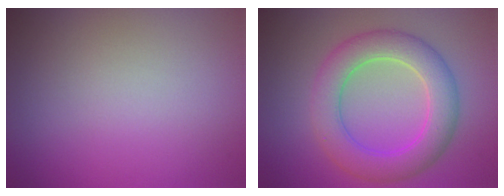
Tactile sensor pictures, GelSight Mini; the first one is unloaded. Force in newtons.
{"total": 5.9, "press": 5.9, "slide": 0.4}